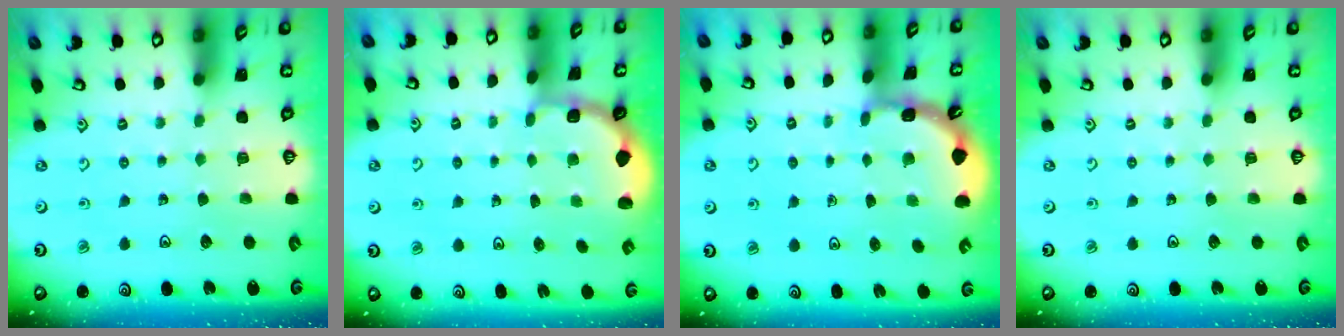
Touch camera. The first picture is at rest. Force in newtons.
{"total": 1.9, "press": 1.8, "slide": 0.7}
{"total": 2.0, "press": 2.0, "slide": 0.4}
{"total": 0.0}